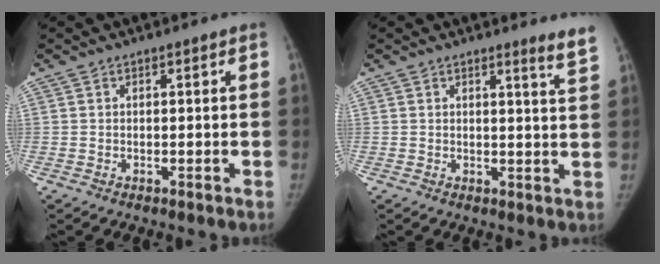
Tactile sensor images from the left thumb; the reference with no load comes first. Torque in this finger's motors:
{"motor_torque": [0.53, -0.19, 0.67, -0.49, 0.07]}